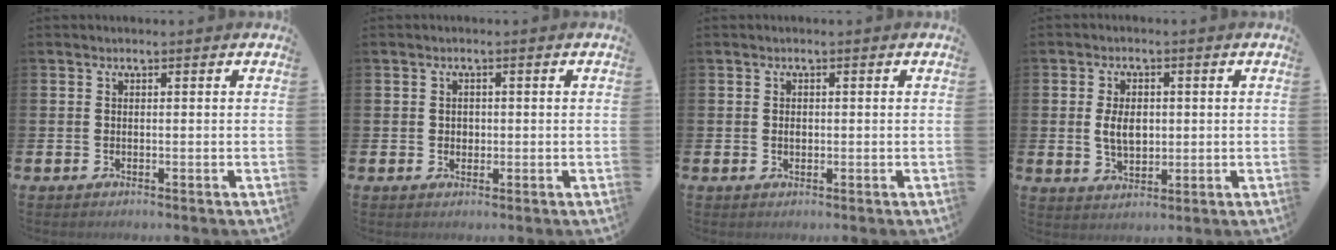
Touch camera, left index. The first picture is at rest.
{"total": 1.3, "force": [0.3, 1.2, 0.4], "torque": [0.012, 0.001, 0.000]}
{"total": 0.9, "force": [0.1, 0.7, 0.7], "torque": [0.000, 0.001, -0.004]}
{"total": 4.5, "force": [0.5, 2.9, 3.5], "torque": [-0.050, 0.004, 0.003]}